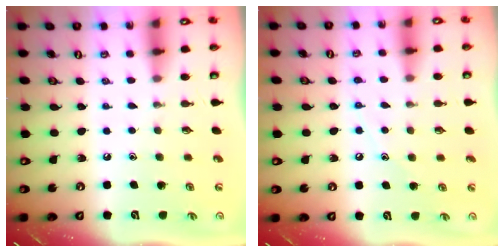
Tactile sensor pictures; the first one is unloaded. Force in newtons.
{"total": 6.8, "press": 6.8, "slide": 0.3}